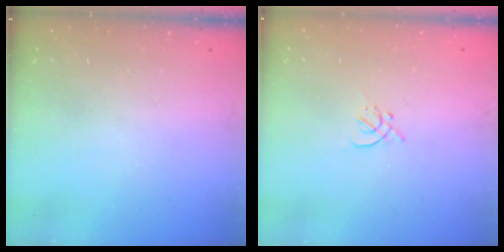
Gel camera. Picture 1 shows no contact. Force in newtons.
{"total": 1.9, "press": 1.8, "slide": 0.5}